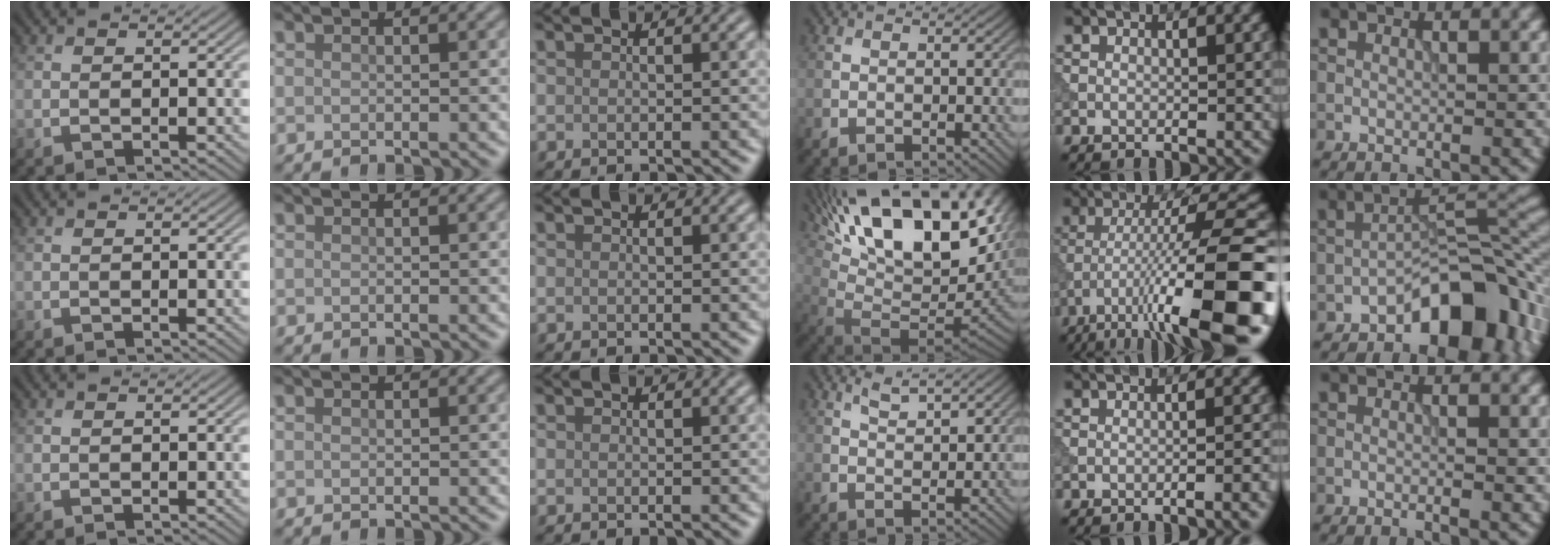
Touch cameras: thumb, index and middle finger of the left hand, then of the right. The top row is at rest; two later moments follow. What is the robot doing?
{"motion": "dispense", "object": "syringe"}